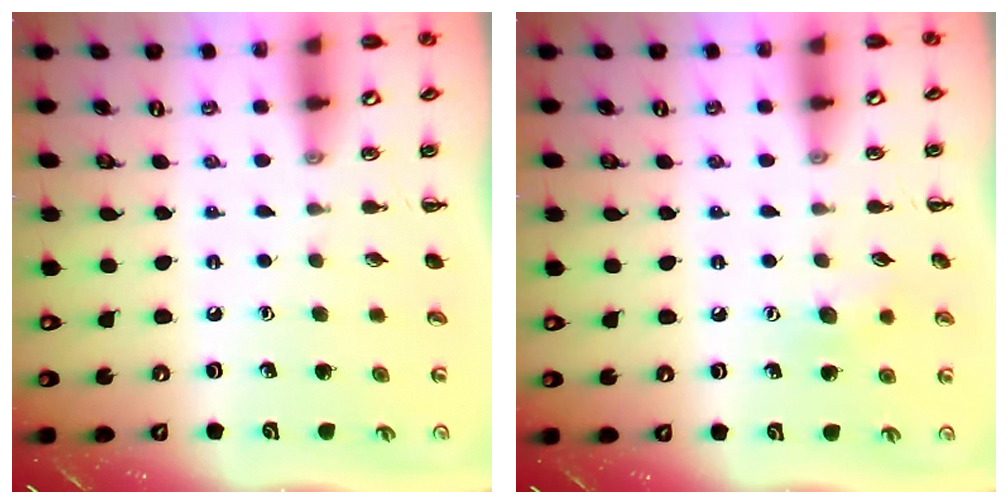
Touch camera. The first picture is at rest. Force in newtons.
{"total": 7.7, "press": 7.5, "slide": 1.8}